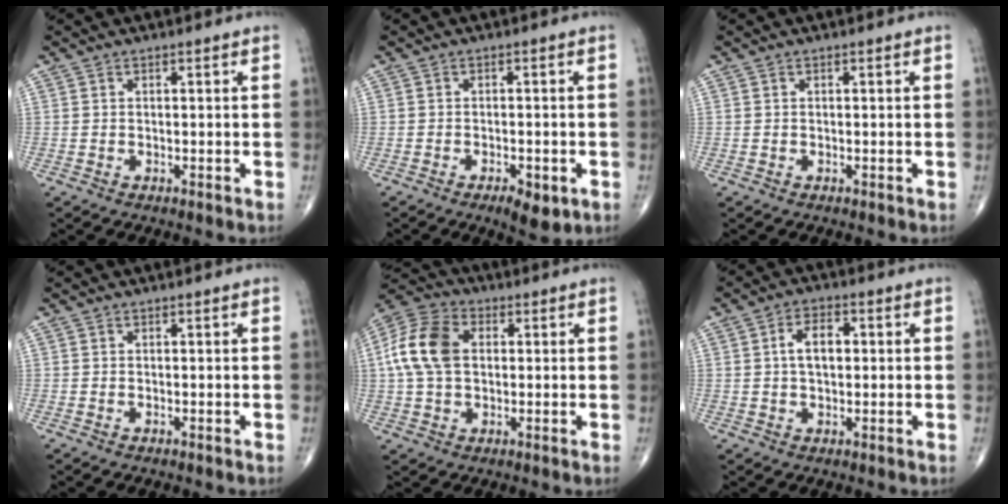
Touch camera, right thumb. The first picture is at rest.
{"total": 5.0, "force": [-2.3, 2.1, 3.9], "torque": [-0.059, 0.003, -0.027]}
{"total": 0.0}
{"total": 0.0}
{"total": 12.3, "force": [1.5, 8.4, 8.9], "torque": [-0.177, 0.022, 0.022]}
{"total": 5.8, "force": [0.8, 3.5, 4.6], "torque": [-0.074, 0.013, 0.010]}